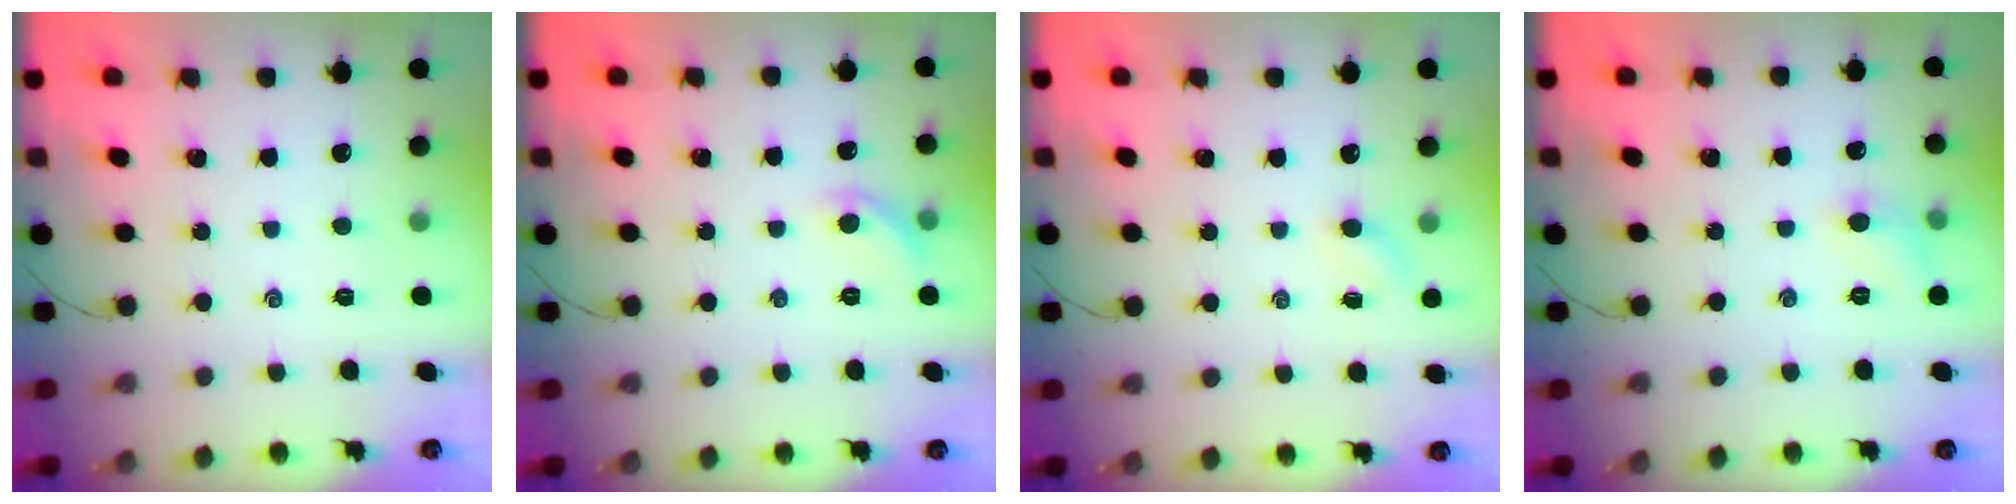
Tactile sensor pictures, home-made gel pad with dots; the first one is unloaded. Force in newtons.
{"total": 7.0, "press": 6.9, "slide": 1.2}
{"total": 3.2, "press": 3.0, "slide": 1.0}
{"total": 5.5, "press": 5.2, "slide": 1.7}